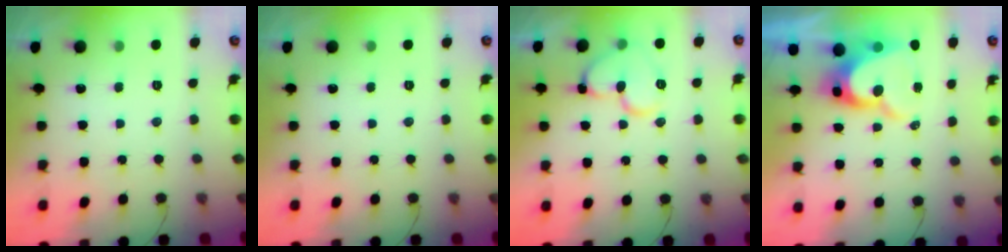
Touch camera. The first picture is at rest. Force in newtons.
{"total": 0.0}
{"total": 12.8, "press": 12.7, "slide": 1.7}
{"total": 11.5, "press": 11.5, "slide": 0.9}